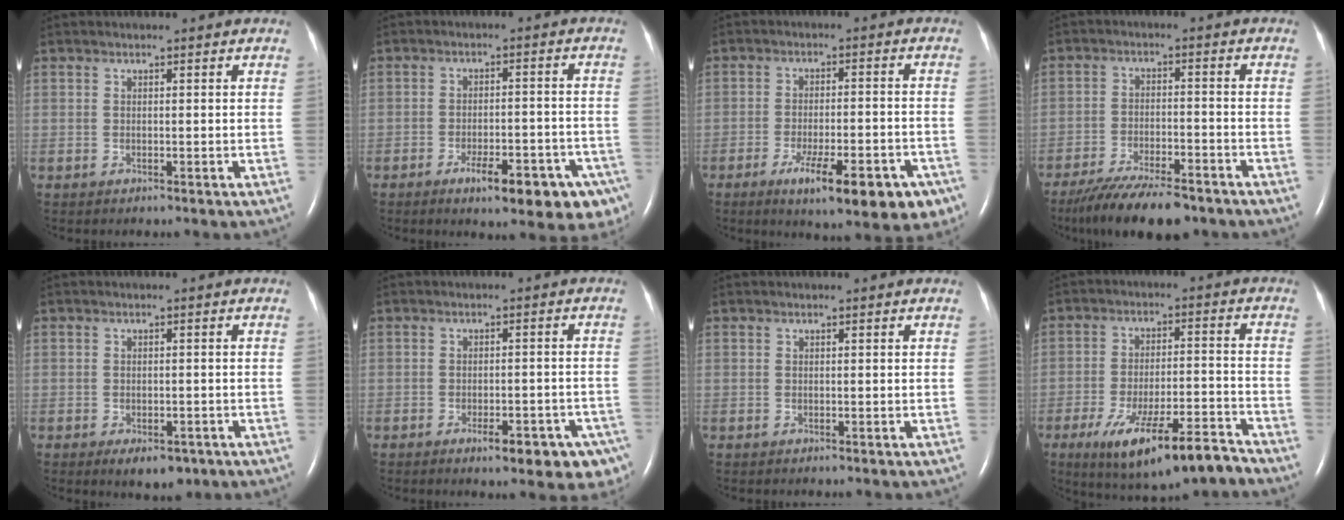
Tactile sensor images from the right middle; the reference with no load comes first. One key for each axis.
{"total": 11.6, "fx": -7.1, "fy": 3.3, "fz": 8.6, "tx": -0.079, "ty": 0.012, "tz": -0.091}
{"total": 13.7, "fx": -8.1, "fy": 3.6, "fz": 10.4, "tx": -0.105, "ty": -0.001, "tz": -0.110}
{"total": 12.5, "fx": -10.1, "fy": 2.9, "fz": 6.8, "tx": -0.115, "ty": -0.022, "tz": -0.160}
{"total": 4.8, "fx": -2.9, "fy": 2.5, "fz": 2.9, "tx": -0.037, "ty": -0.003, "tz": -0.033}
{"total": 8.6, "fx": -5.5, "fy": 2.9, "fz": 6.0, "tx": -0.057, "ty": 0.008, "tz": -0.071}
{"total": 0.0}
{"total": 14.5, "fx": -9.8, "fy": 3.2, "fz": 10.1, "tx": -0.151, "ty": -0.009, "tz": -0.155}